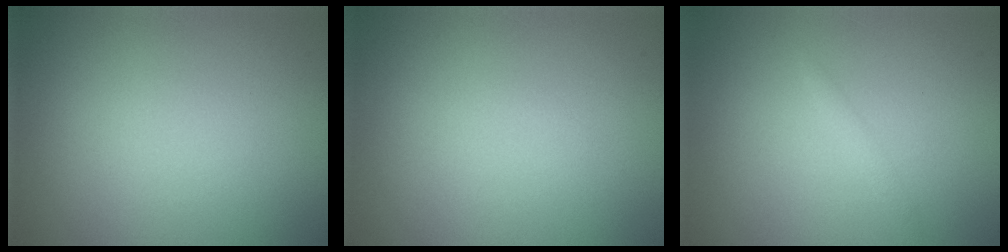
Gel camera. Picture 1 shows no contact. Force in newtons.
{"total": 0.0}
{"total": 0.8, "press": 0.8, "slide": 0.1}